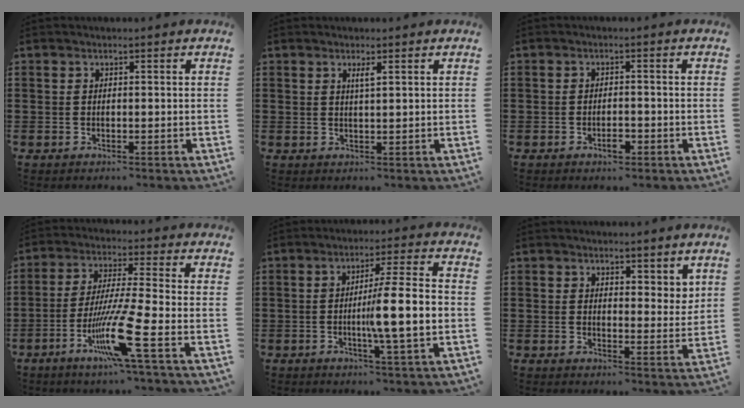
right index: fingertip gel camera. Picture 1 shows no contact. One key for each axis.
{"total": 1.4, "fx": 0.7, "fy": 0.2, "fz": 1.2, "tx": -0.023, "ty": 0.001, "tz": 0.011}
{"total": 2.3, "fx": -1.3, "fy": 0.8, "fz": 1.7, "tx": -0.031, "ty": 0.001, "tz": -0.023}
{"total": 11.6, "fx": -5.1, "fy": 0.2, "fz": 10.5, "tx": -0.213, "ty": -0.012, "tz": -0.098}
{"total": 8.8, "fx": -1.4, "fy": 0.1, "fz": 8.7, "tx": -0.132, "ty": -0.012, "tz": -0.033}
{"total": 3.1, "fx": 2.6, "fy": 1.4, "fz": 0.7, "tx": -0.012, "ty": 0.003, "tz": 0.048}